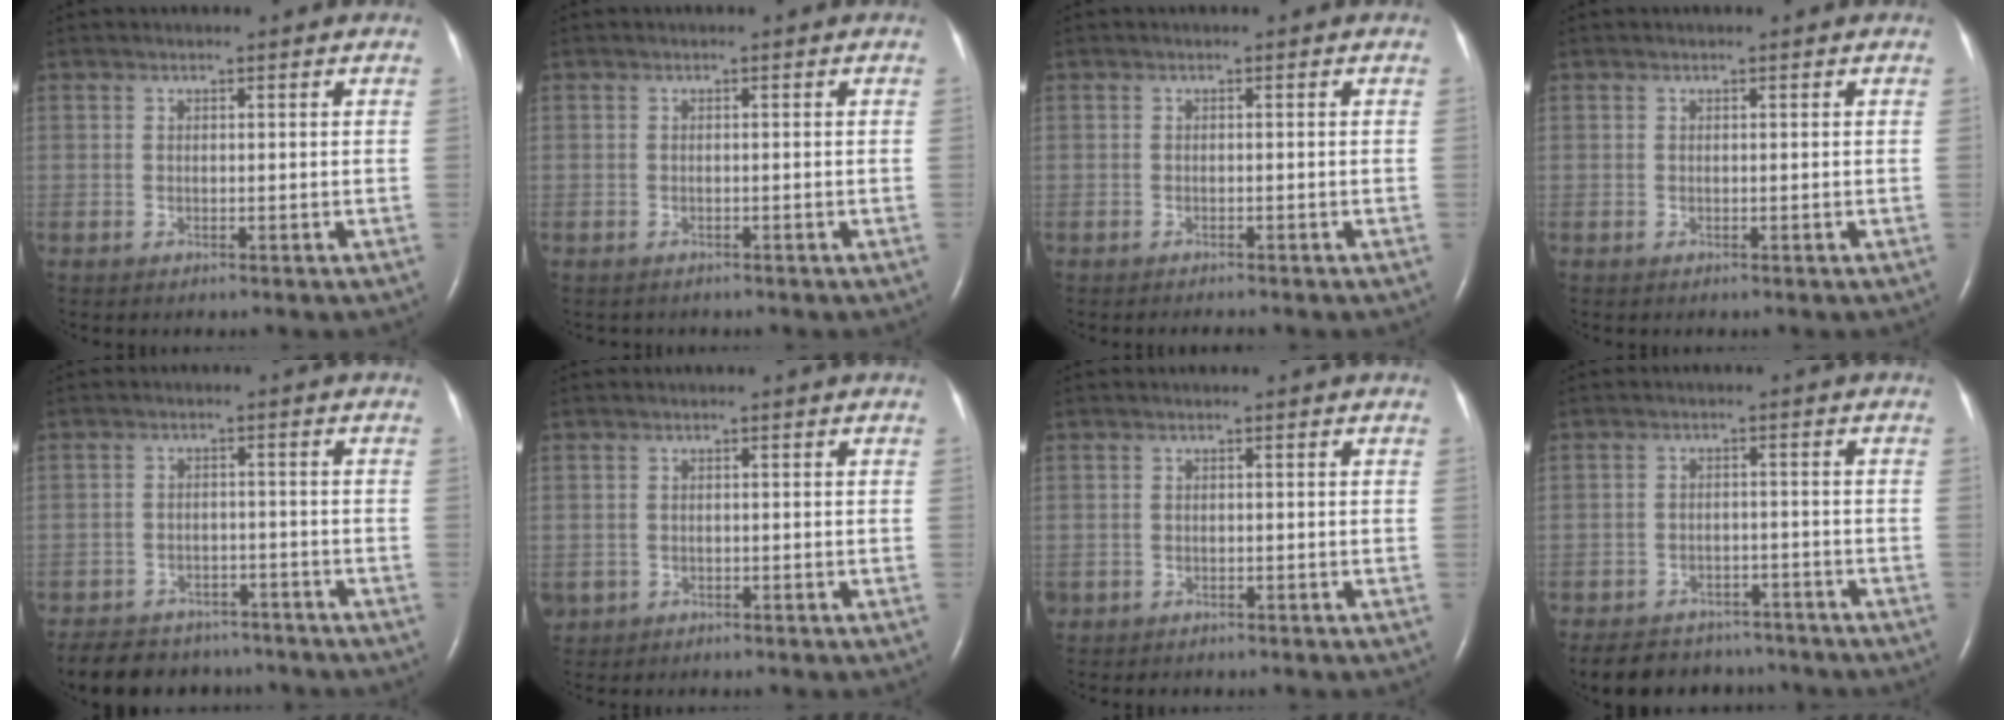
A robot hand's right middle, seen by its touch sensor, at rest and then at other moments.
{"total": 0.9, "force": [-0.8, 0.4, 0.1], "torque": [-0.010, 0.000, -0.012]}
{"total": 1.0, "force": [-0.9, 0.1, 0.3], "torque": [-0.009, -0.004, -0.012]}
{"total": 0.0}
{"total": 11.4, "force": [-9.6, 5.3, 3.2], "torque": [-0.059, 0.003, -0.128]}
{"total": 2.5, "force": [-1.1, 2.2, 0.4], "torque": [-0.011, 0.002, -0.015]}
{"total": 1.1, "force": [-0.7, 0.9, 0.2], "torque": [-0.013, 0.003, -0.007]}
{"total": 10.4, "force": [-9.0, 4.7, 2.4], "torque": [-0.039, 0.005, -0.116]}